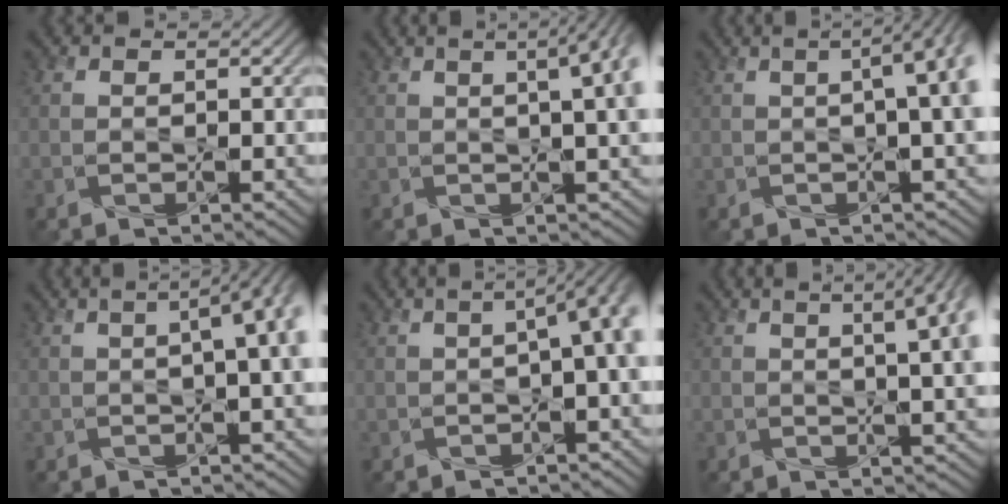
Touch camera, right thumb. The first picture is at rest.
{"total": 7.5, "force": [1.3, 2.1, 7.0], "torque": [-0.079, 0.023, 0.009]}
{"total": 8.3, "force": [0.5, 2.4, 7.9], "torque": [-0.102, 0.014, -0.004]}
{"total": 8.0, "force": [0.3, 2.5, 7.6], "torque": [-0.105, 0.012, -0.004]}
{"total": 8.5, "force": [-0.5, 3.0, 8.0], "torque": [-0.106, 0.003, -0.015]}
{"total": 8.1, "force": [2.1, 2.6, 7.4], "torque": [-0.082, 0.028, 0.015]}